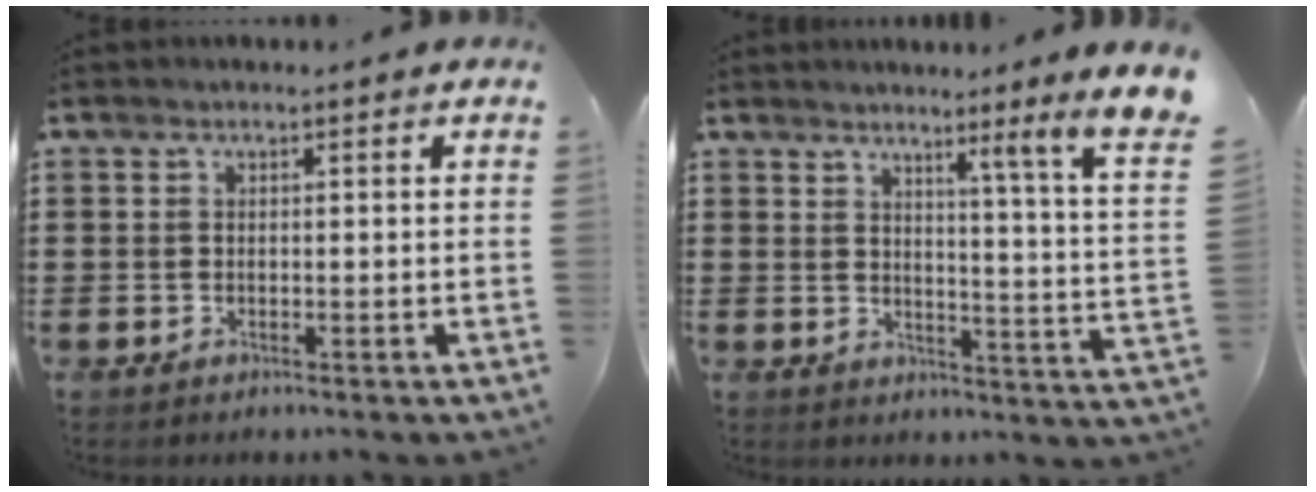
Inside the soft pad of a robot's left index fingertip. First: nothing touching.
{"total": 5.0, "force": [3.6, -2.1, 2.8], "torque": [-0.038, -0.060, 0.038]}